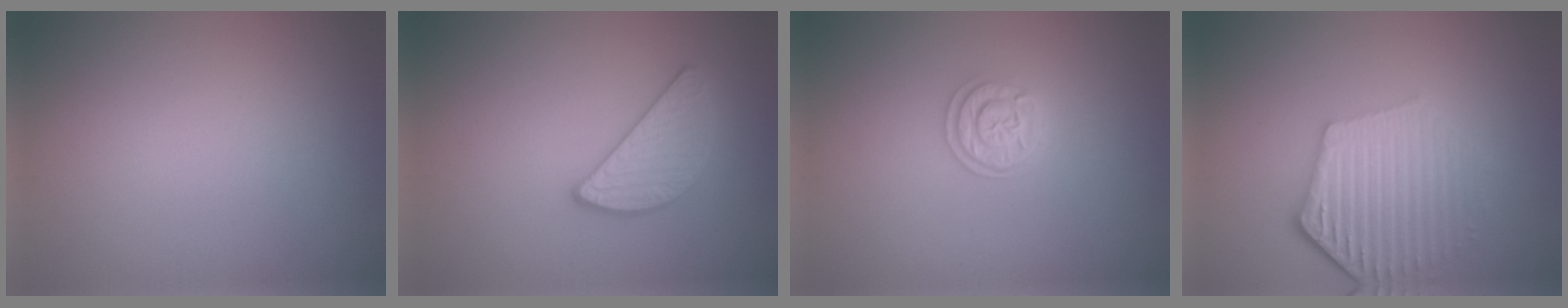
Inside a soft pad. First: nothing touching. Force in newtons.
{"total": 2.8, "press": 2.7, "slide": 0.4}
{"total": 2.4, "press": 2.1, "slide": 1.1}
{"total": 5.4, "press": 4.2, "slide": 3.4}